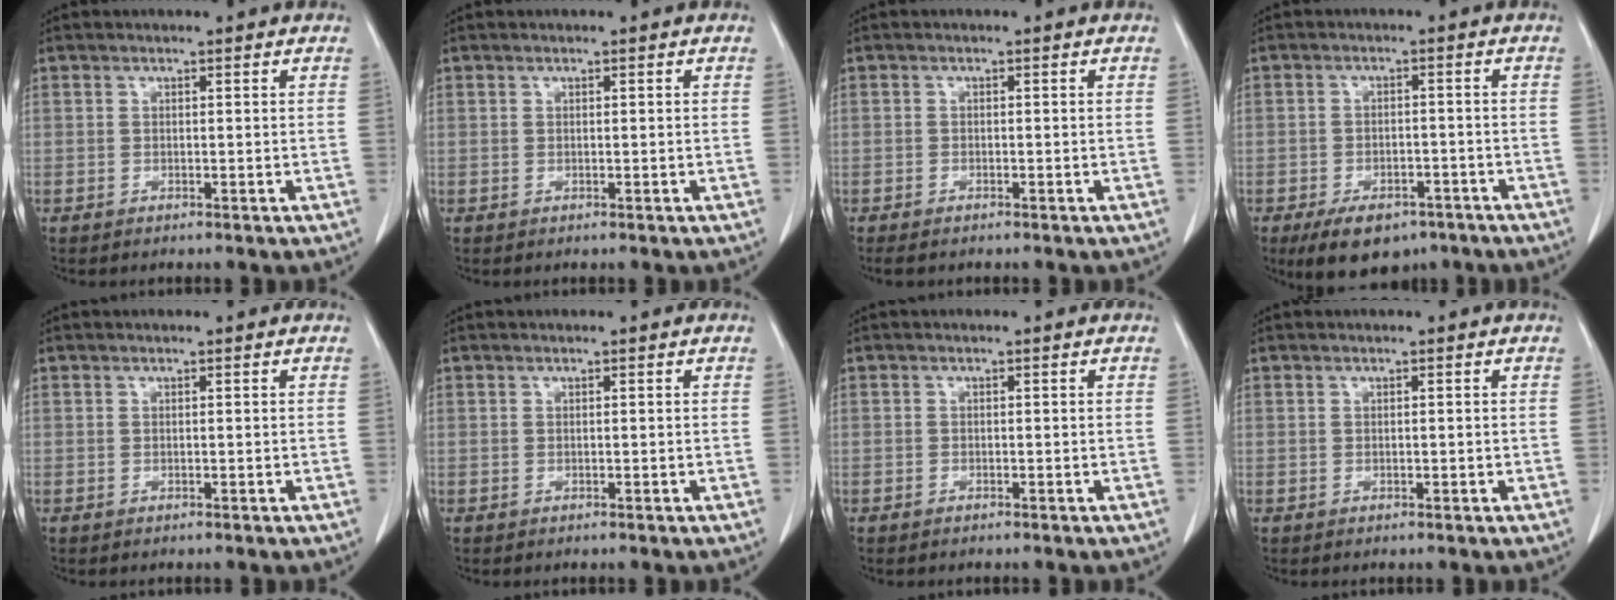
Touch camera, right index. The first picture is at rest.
{"total": 0.0}
{"total": 3.0, "force": [-2.1, 1.3, 1.7], "torque": [-0.036, -0.004, -0.029]}
{"total": 10.6, "force": [-7.2, 5.6, 5.5], "torque": [-0.091, 0.001, -0.108]}
{"total": 0.0}
{"total": 0.0}
{"total": 0.9, "force": [-0.5, 0.6, 0.5], "torque": [-0.011, 0.001, -0.007]}
{"total": 0.9, "force": [-0.1, 0.5, 0.7], "torque": [-0.020, 0.000, 0.000]}